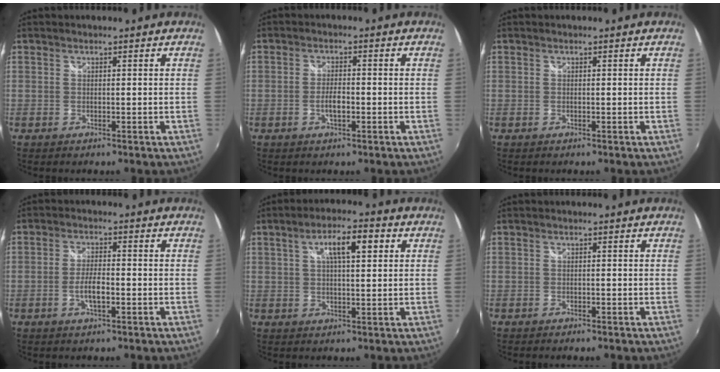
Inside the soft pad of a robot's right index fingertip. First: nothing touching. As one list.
[{"total": 3.0, "force": [-1.1, 1.0, 2.6], "torque": [-0.054, 0.002, -0.019]}, {"total": 0.0}, {"total": 4.1, "force": [-1.5, 1.1, 3.6], "torque": [-0.079, 0.002, -0.027]}, {"total": 7.3, "force": [2.5, 2.3, 6.5], "torque": [-0.106, 0.015, 0.039]}, {"total": 0.9, "force": [-0.8, 0.3, 0.3], "torque": [-0.009, -0.004, -0.015]}]